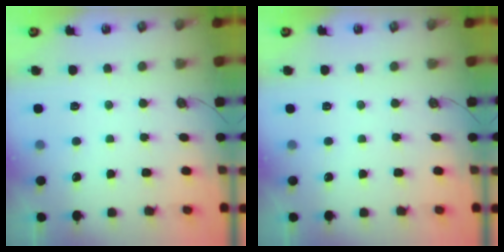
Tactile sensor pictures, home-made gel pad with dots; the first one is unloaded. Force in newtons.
{"total": 0.0}